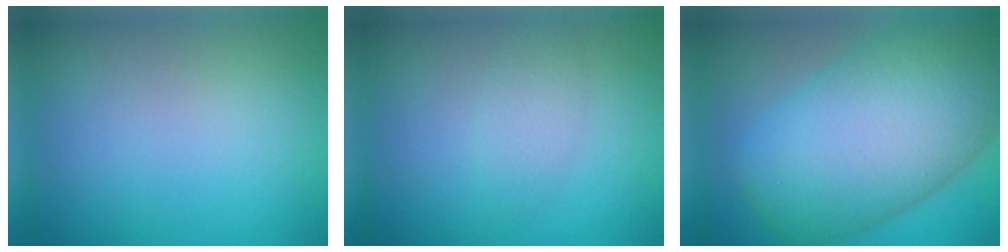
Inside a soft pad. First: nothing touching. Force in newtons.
{"total": 1.9, "press": 1.9, "slide": 0.1}
{"total": 13.6, "press": 13.6, "slide": 0.3}